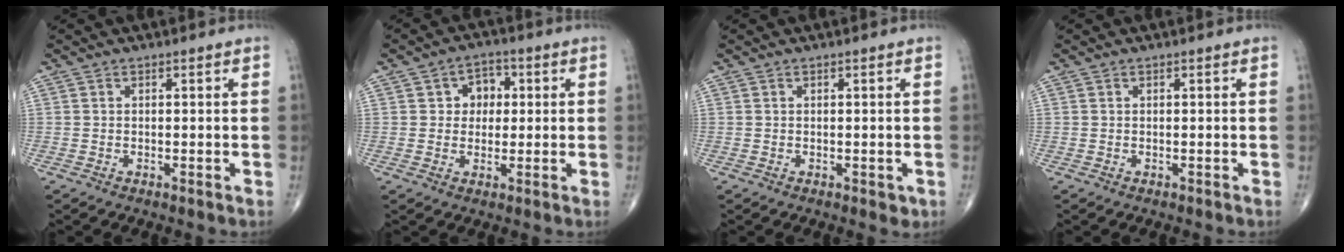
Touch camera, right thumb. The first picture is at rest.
{"total": 5.4, "force": [1.0, 4.5, 2.8], "torque": [-0.006, 0.006, 0.009]}
{"total": 1.3, "force": [-0.1, 0.8, 1.0], "torque": [-0.007, -0.002, 0.001]}
{"total": 0.0}